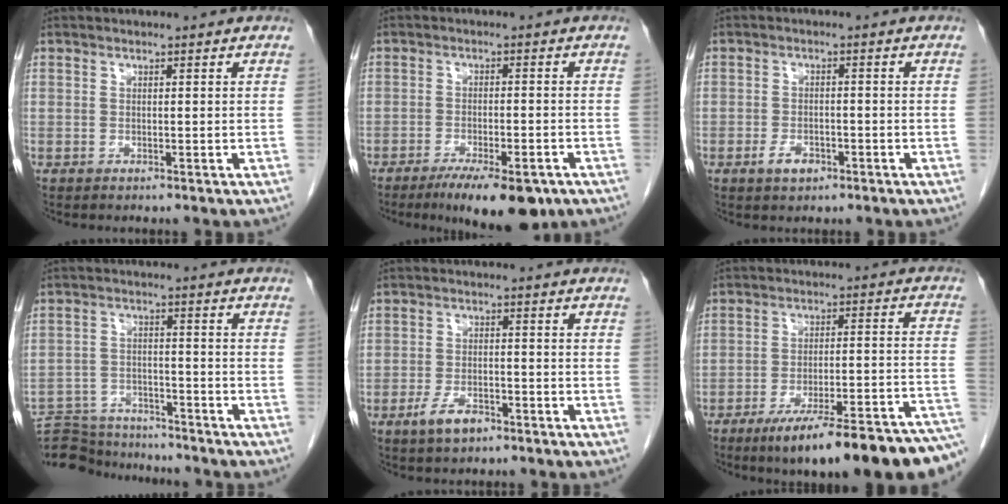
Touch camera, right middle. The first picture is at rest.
{"total": 10.5, "force": [-7.1, 2.8, 7.2], "torque": [-0.099, -0.014, -0.105]}
{"total": 2.9, "force": [-1.6, 1.6, 1.8], "torque": [-0.032, 0.003, -0.022]}
{"total": 14.4, "force": [-14.0, 2.6, 2.2], "torque": [-0.038, 0.025, -0.216]}
{"total": 4.3, "force": [-2.7, 1.9, 2.8], "torque": [-0.055, 0.001, -0.045]}
{"total": 20.2, "force": [-15.3, 1.9, 13.0], "torque": [-0.110, 0.015, -0.221]}